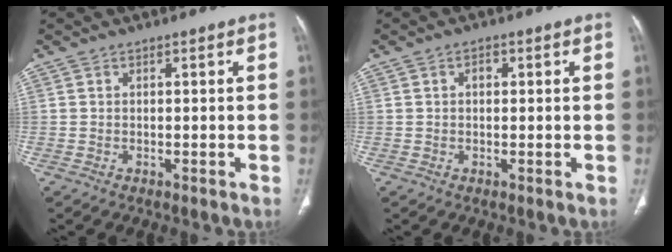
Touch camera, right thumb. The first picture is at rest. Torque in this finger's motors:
{"motor_torque": [-0.27, 0.15, -0.15, 0.02, 0.03]}